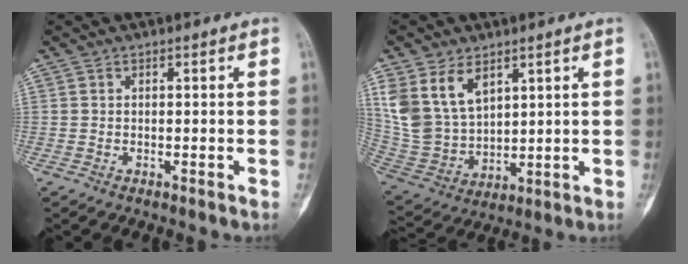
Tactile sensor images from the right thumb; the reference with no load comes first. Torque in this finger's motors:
{"motor_torque": [1.17, 1.67, 0.18, 0.23, 0.22]}